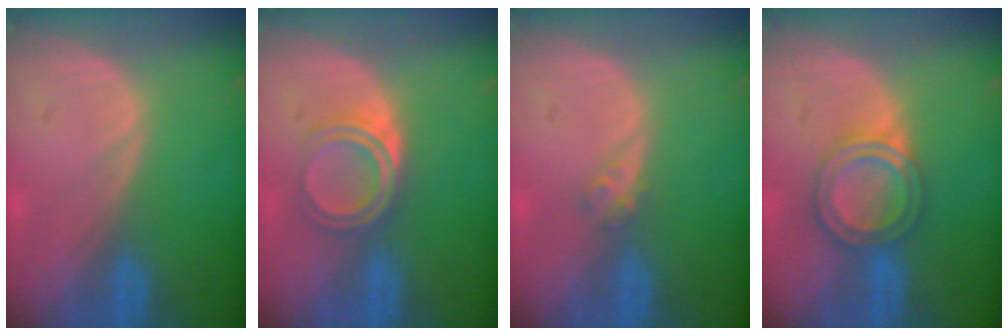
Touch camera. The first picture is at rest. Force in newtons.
{"total": 5.1, "press": 4.3, "slide": 2.7}
{"total": 1.6, "press": 1.4, "slide": 0.8}
{"total": 6.2, "press": 5.4, "slide": 3.0}